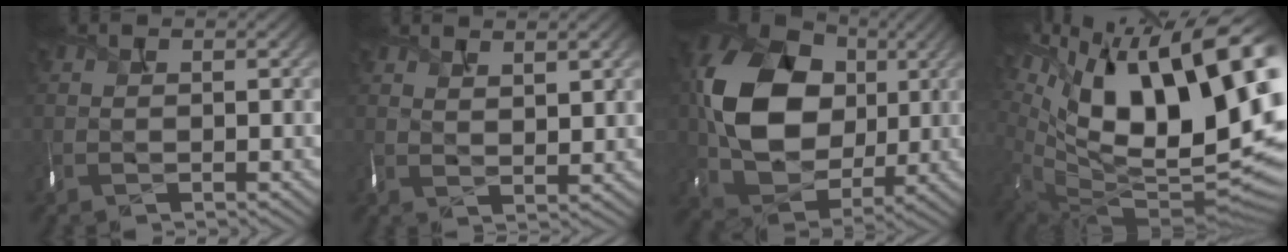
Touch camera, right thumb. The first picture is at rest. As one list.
[{"total": 2.9, "force": [2.1, 0.7, 1.9], "torque": [-0.038, -0.004, 0.046]}, {"total": 14.4, "force": [1.7, 11.4, 8.7], "torque": [-0.182, -0.002, 0.030]}, {"total": 19.3, "force": [5.0, 9.0, 16.3], "torque": [-0.273, 0.008, 0.101]}]